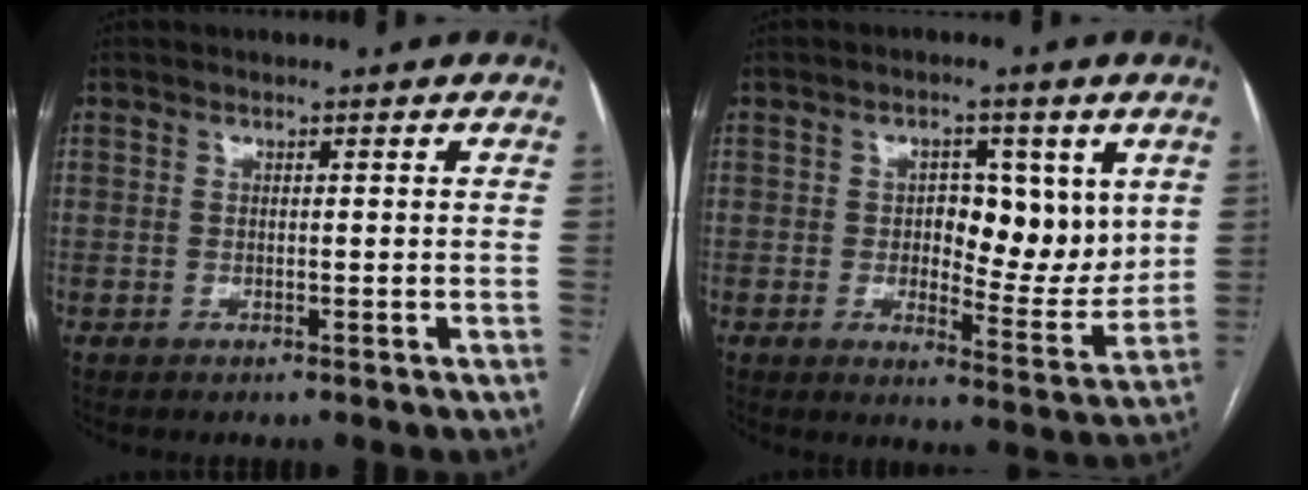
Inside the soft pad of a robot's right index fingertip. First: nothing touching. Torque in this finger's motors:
{"motor_torque": [0.16, 0.07, 0.26, 0.04]}